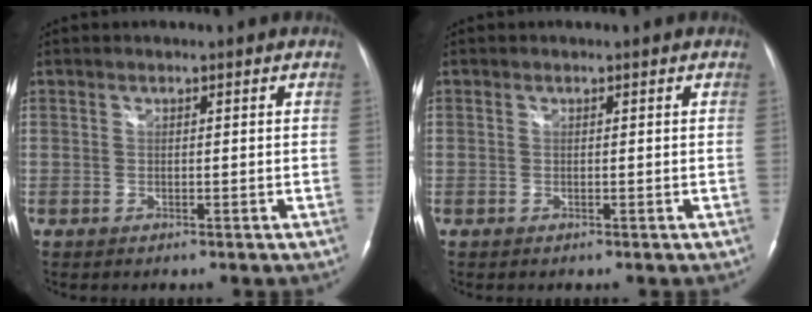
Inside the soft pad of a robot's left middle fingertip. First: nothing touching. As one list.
[{"total": 0.0}]